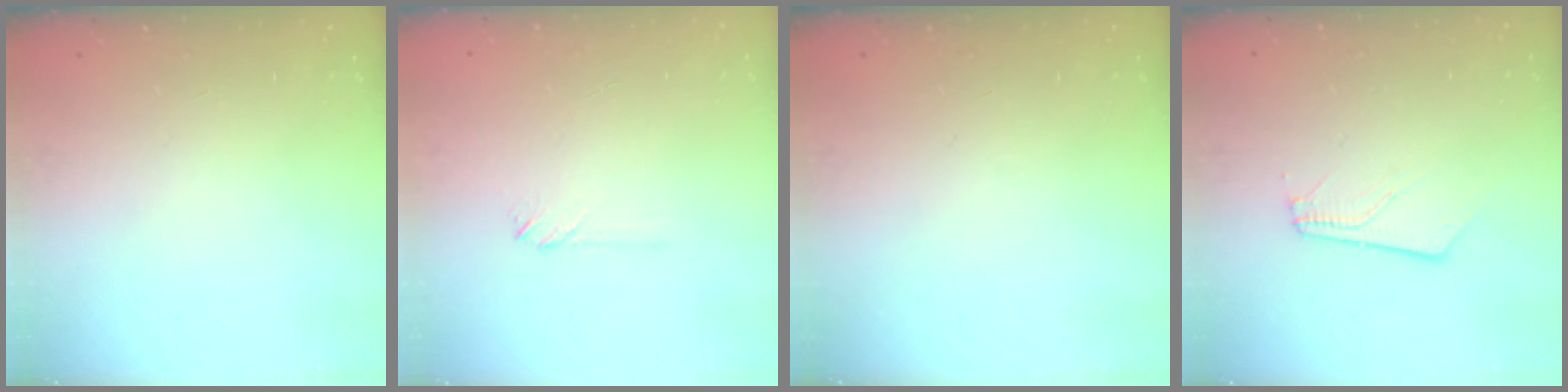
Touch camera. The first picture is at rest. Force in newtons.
{"total": 2.0, "press": 2.0, "slide": 0.3}
{"total": 0.0}
{"total": 4.9, "press": 4.9, "slide": 0.7}